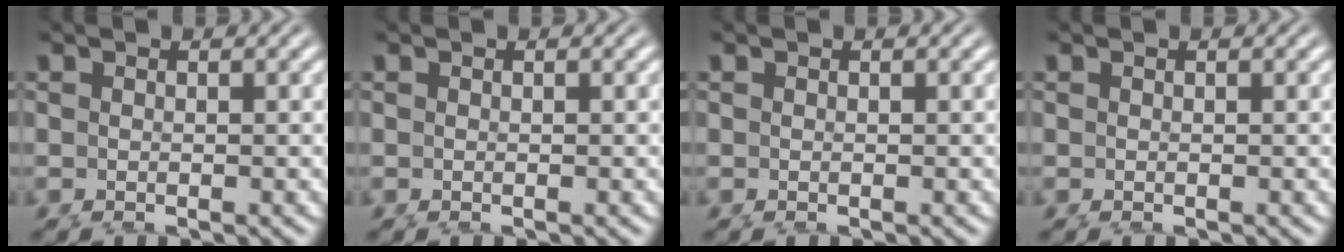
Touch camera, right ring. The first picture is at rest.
{"total": 0.0}
{"total": 0.0}
{"total": 0.0}